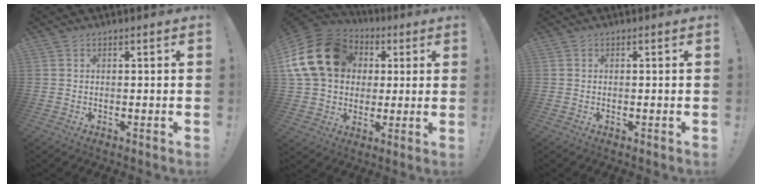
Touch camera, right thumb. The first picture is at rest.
{"total": 21.8, "force": [5.4, 17.1, 12.4], "torque": [-0.219, -0.010, 0.118]}
{"total": 0.0}